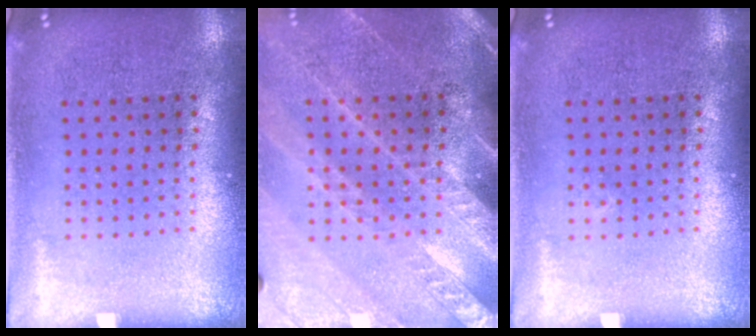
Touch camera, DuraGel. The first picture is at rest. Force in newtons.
{"total": 2.9, "press": 2.6, "slide": 1.4}
{"total": 0.0}